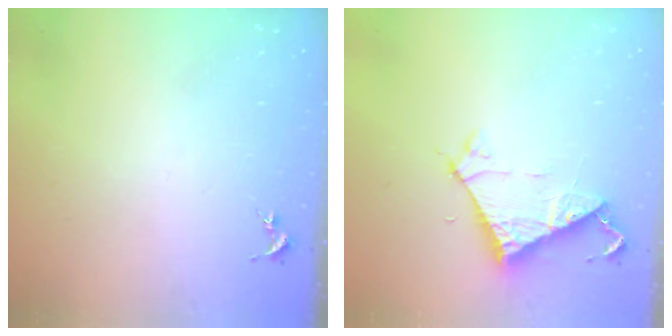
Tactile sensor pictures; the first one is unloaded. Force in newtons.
{"total": 6.4, "press": 6.4, "slide": 0.4}